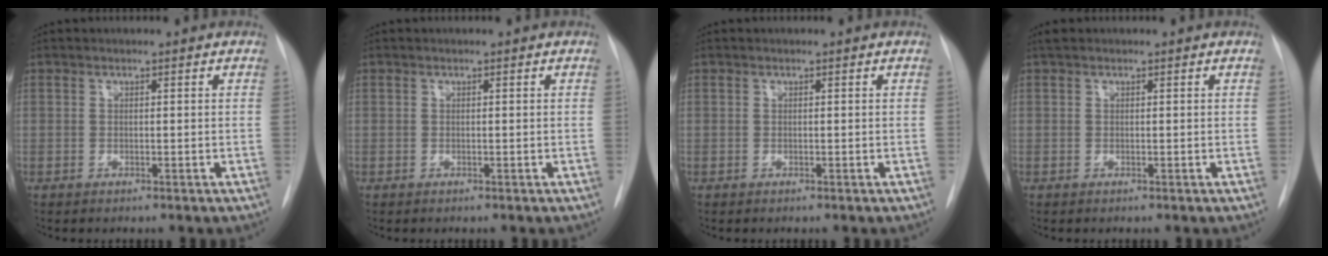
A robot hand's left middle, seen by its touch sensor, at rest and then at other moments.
{"total": 0.0}
{"total": 0.0}
{"total": 0.9, "force": [0.7, 0.4, 0.3], "torque": [-0.012, 0.015, 0.013]}